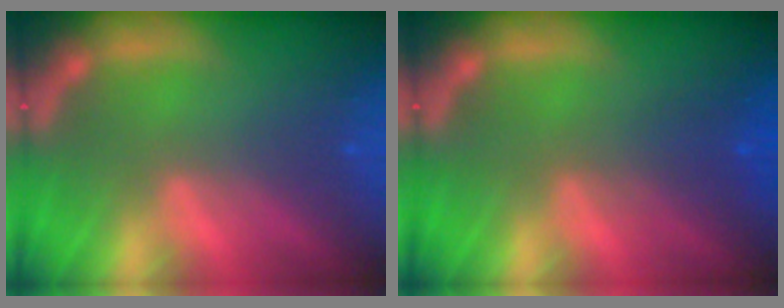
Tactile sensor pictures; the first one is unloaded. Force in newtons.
{"total": 2.5}